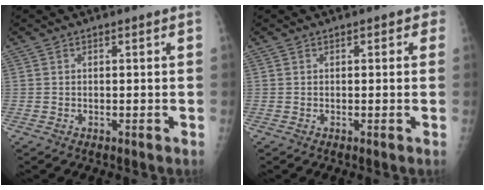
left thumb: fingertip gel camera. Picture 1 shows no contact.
{"total": 1.4, "force": [0.5, 0.9, 0.9], "torque": [0.005, 0.003, 0.001]}